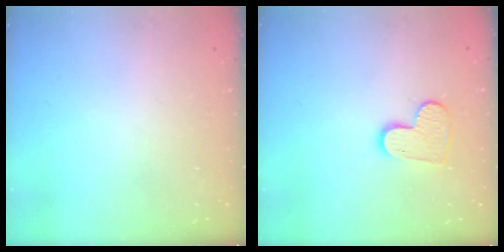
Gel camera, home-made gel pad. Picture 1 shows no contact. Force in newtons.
{"total": 9.0, "press": 9.0, "slide": 0.7}